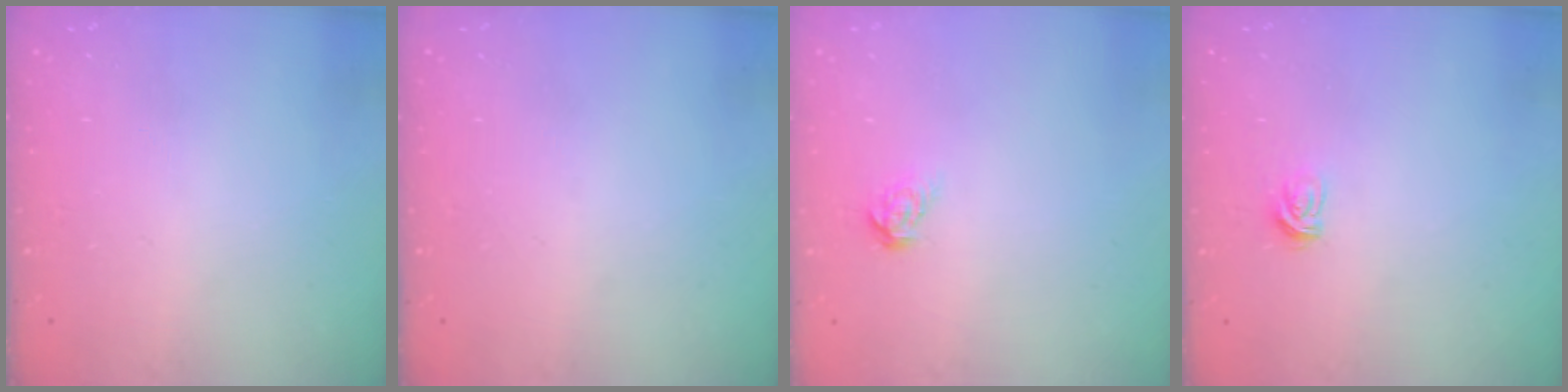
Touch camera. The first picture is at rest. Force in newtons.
{"total": 0.0}
{"total": 5.4, "press": 5.3, "slide": 0.5}
{"total": 3.4, "press": 3.4, "slide": 0.4}